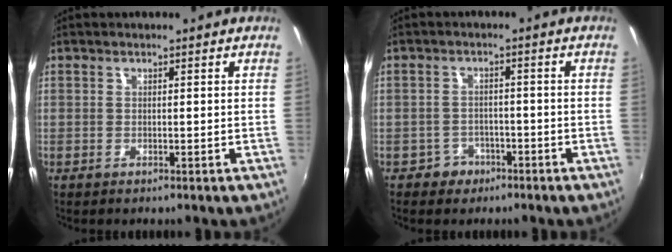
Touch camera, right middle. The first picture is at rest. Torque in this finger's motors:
{"motor_torque": [0.44, -0.45, -0.03, -0.01]}